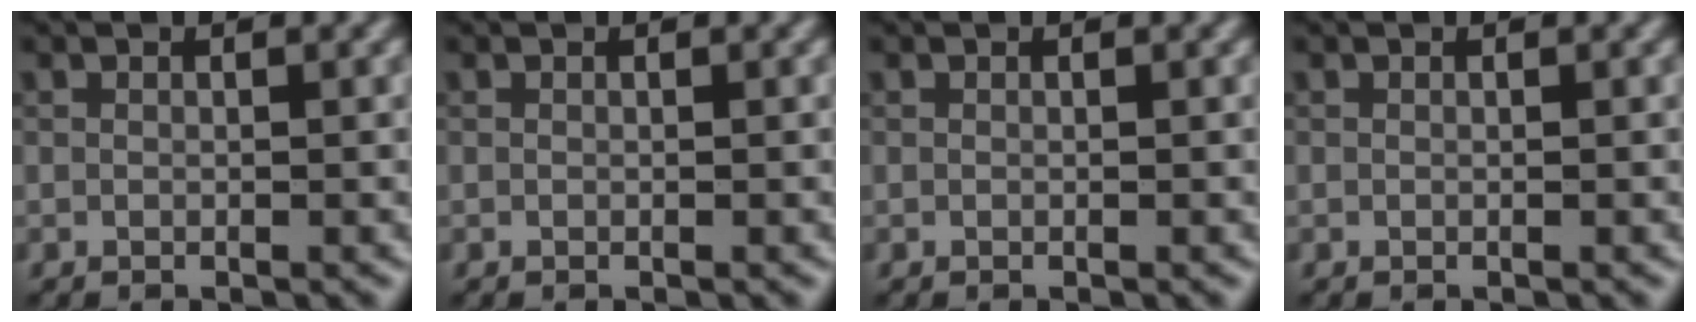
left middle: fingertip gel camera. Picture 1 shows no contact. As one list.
[{"total": 0.0}, {"total": 0.0}, {"total": 0.0}]